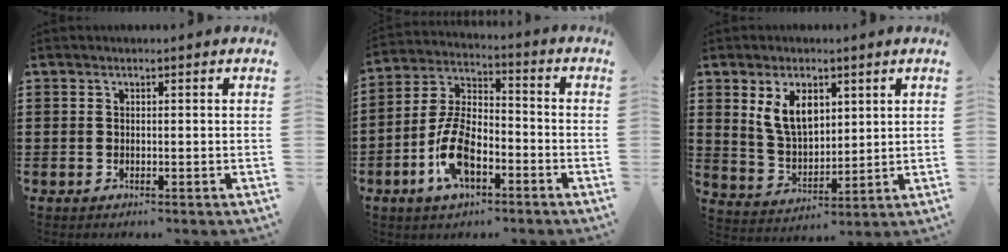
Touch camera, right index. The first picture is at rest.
{"total": 10.1, "force": [-4.0, 5.0, 7.8], "torque": [-0.182, 0.003, -0.079]}
{"total": 7.1, "force": [3.2, 3.9, 5.0], "torque": [-0.118, 0.007, 0.059]}